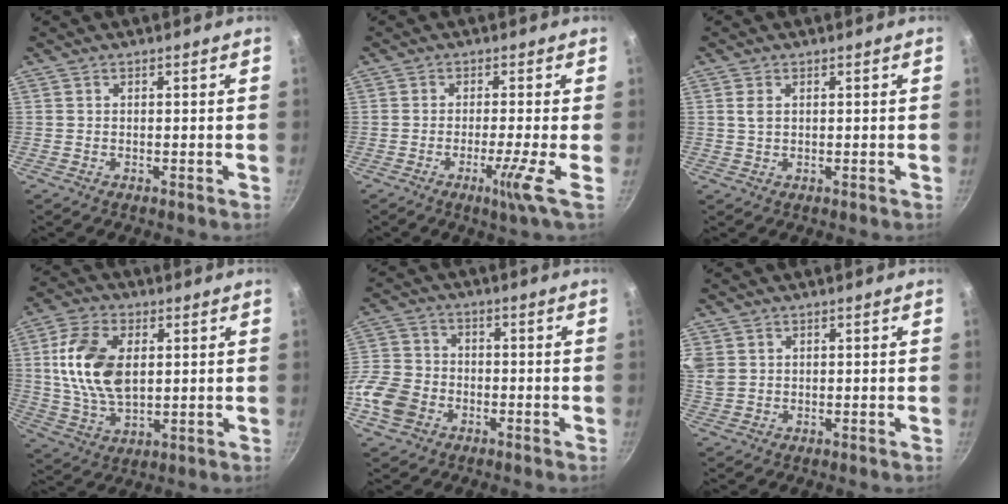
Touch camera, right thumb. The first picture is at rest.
{"total": 4.9, "force": [-1.7, -1.1, 4.5], "torque": [-0.095, -0.008, -0.036]}
{"total": 2.2, "force": [0.6, 1.4, 1.6], "torque": [-0.031, -0.002, 0.014]}
{"total": 14.8, "force": [2.5, 8.9, 11.6], "torque": [-0.209, -0.006, 0.051]}
{"total": 11.1, "force": [-4.1, 8.7, 5.5], "torque": [-0.100, 0.027, -0.091]}
{"total": 6.7, "force": [2.2, 5.3, 3.5], "torque": [-0.076, 0.007, 0.051]}